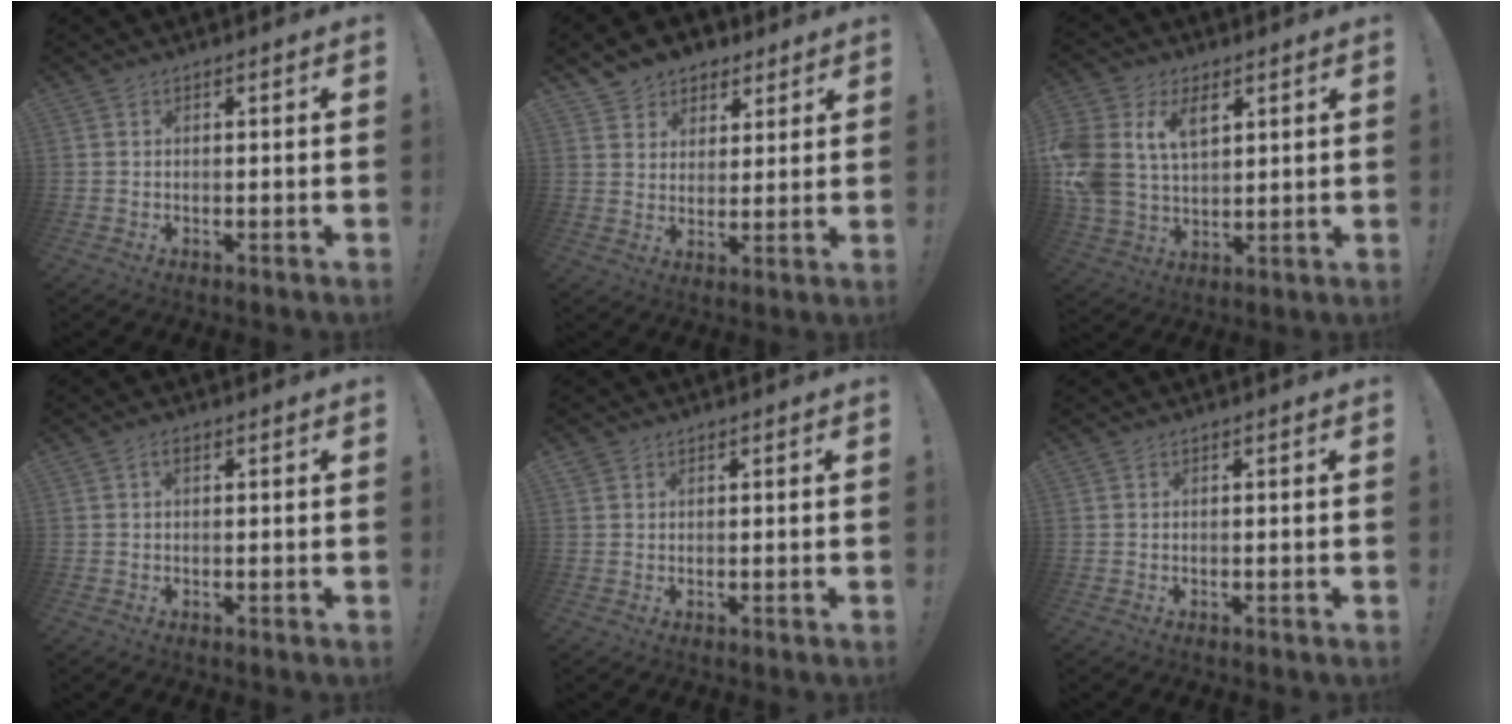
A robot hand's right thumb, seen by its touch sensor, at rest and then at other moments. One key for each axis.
{"total": 7.8, "fx": 5.0, "fy": 6.0, "fz": 1.2, "tx": -0.011, "ty": -0.038, "tz": 0.099}
{"total": 14.0, "fx": 6.0, "fy": 9.8, "fz": 8.0, "tx": -0.167, "ty": -0.022, "tz": 0.116}
{"total": 1.3, "fx": 0.4, "fy": 0.8, "fz": 1.0, "tx": -0.024, "ty": 0.006, "tz": 0.007}
{"total": 1.3, "fx": 1.0, "fy": 0.8, "fz": 0.2, "tx": 0.001, "ty": -0.001, "tz": 0.018}
{"total": 0.0}